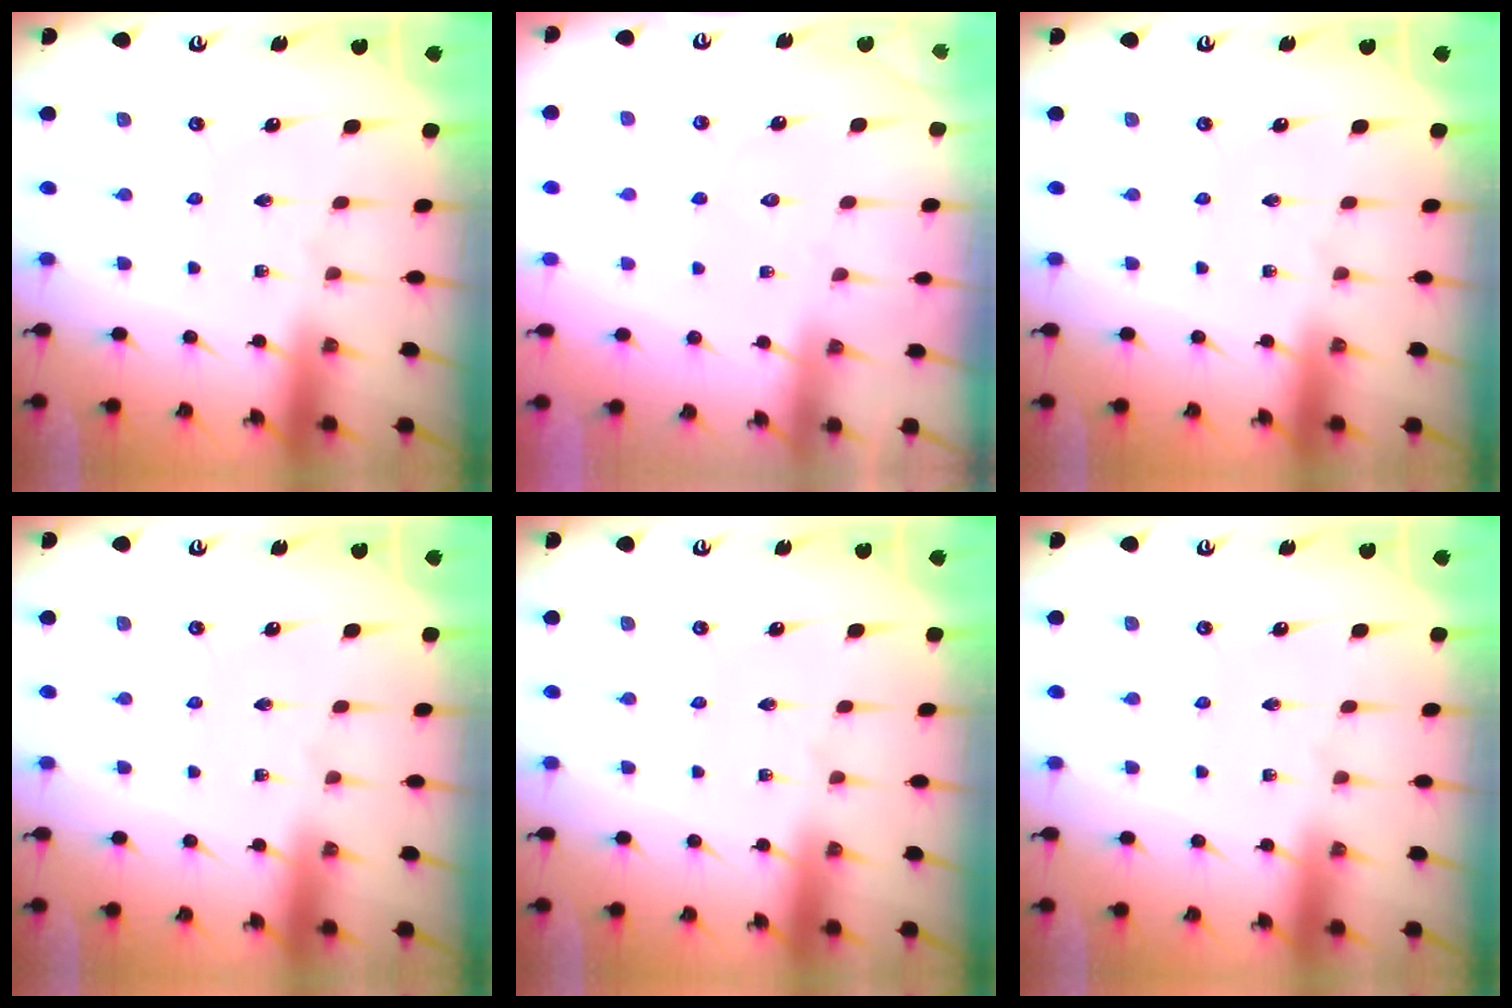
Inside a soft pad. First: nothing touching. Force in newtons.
{"total": 3.5, "press": 3.5, "slide": 0.4}
{"total": 0.0}
{"total": 0.0}
{"total": 0.0}
{"total": 0.0}